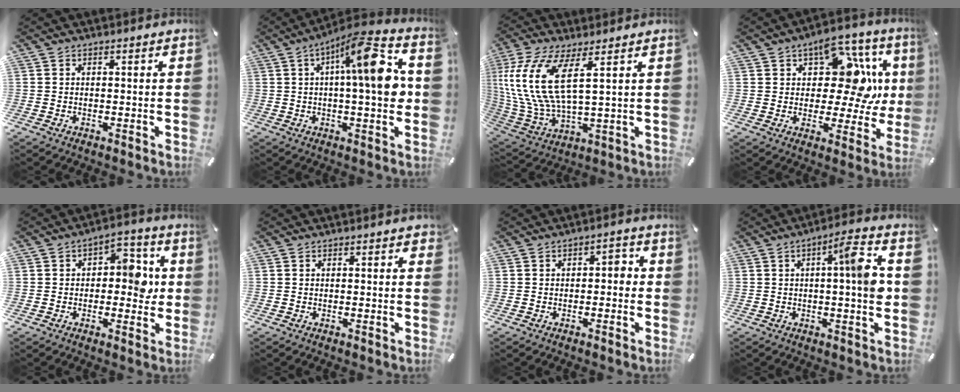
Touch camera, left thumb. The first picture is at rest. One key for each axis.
{"total": 16.3, "fx": 3.0, "fy": 3.9, "fz": 15.6, "tx": -0.231, "ty": -0.007, "tz": 0.038}
{"total": 15.9, "fx": 6.0, "fy": 5.9, "fz": 13.5, "tx": -0.316, "ty": -0.026, "tz": 0.102}
{"total": 15.3, "fx": 5.2, "fy": 9.1, "fz": 11.1, "tx": -0.153, "ty": -0.042, "tz": 0.091}
{"total": 8.2, "fx": 0.1, "fy": 5.4, "fz": 6.1, "tx": -0.068, "ty": 0.002, "tz": -0.008}
{"total": 0.7, "fx": 0.3, "fy": 0.4, "fz": 0.5, "tx": -0.002, "ty": 0.001, "tz": 0.003}
{"total": 2.6, "fx": -0.6, "fy": 1.6, "fz": 2.0, "tx": -0.031, "ty": 0.010, "tz": -0.018}
{"total": 10.8, "fx": 1.2, "fy": 1.5, "fz": 10.6, "tx": -0.157, "ty": -0.002, "tz": 0.009}